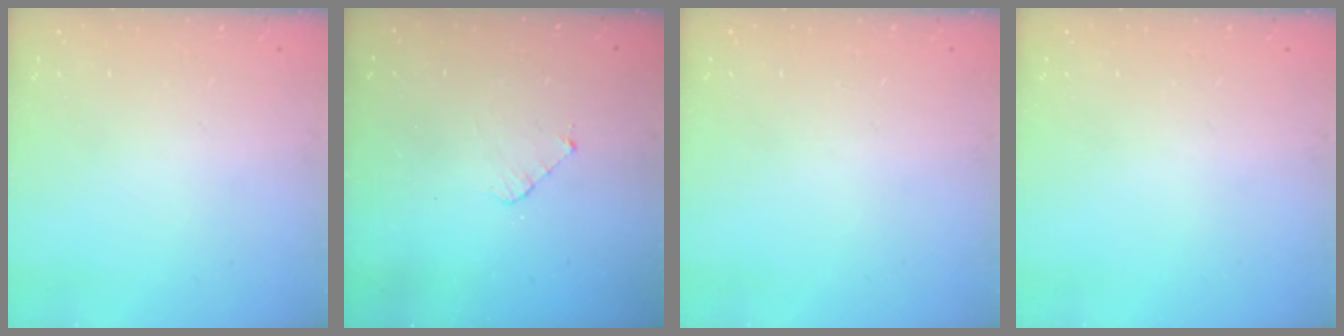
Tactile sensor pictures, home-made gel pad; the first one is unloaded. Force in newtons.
{"total": 3.5, "press": 3.4, "slide": 0.3}
{"total": 0.0}
{"total": 0.0}